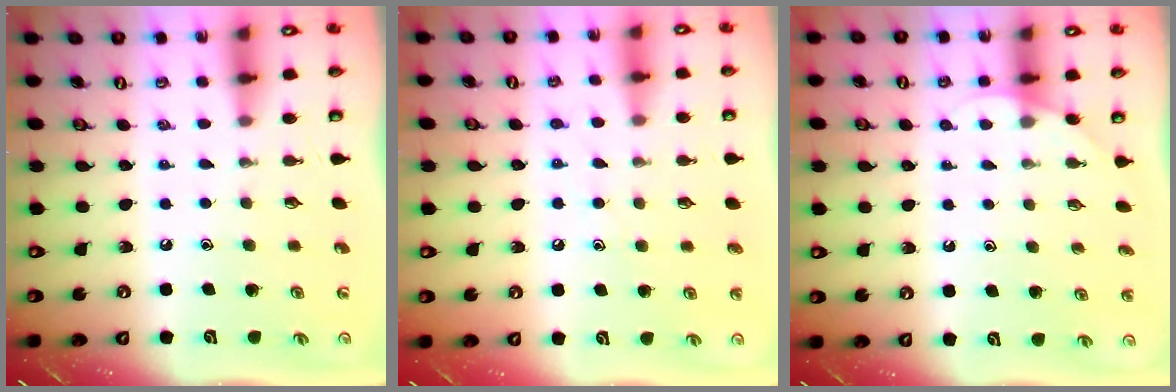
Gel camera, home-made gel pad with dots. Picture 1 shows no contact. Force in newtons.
{"total": 6.1, "press": 6.1, "slide": 0.5}
{"total": 2.9, "press": 2.9, "slide": 0.2}